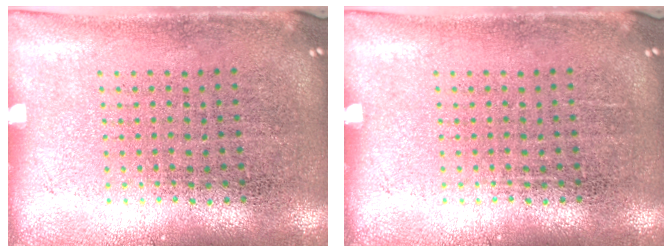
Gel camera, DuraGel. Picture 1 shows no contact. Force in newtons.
{"total": 0.0}